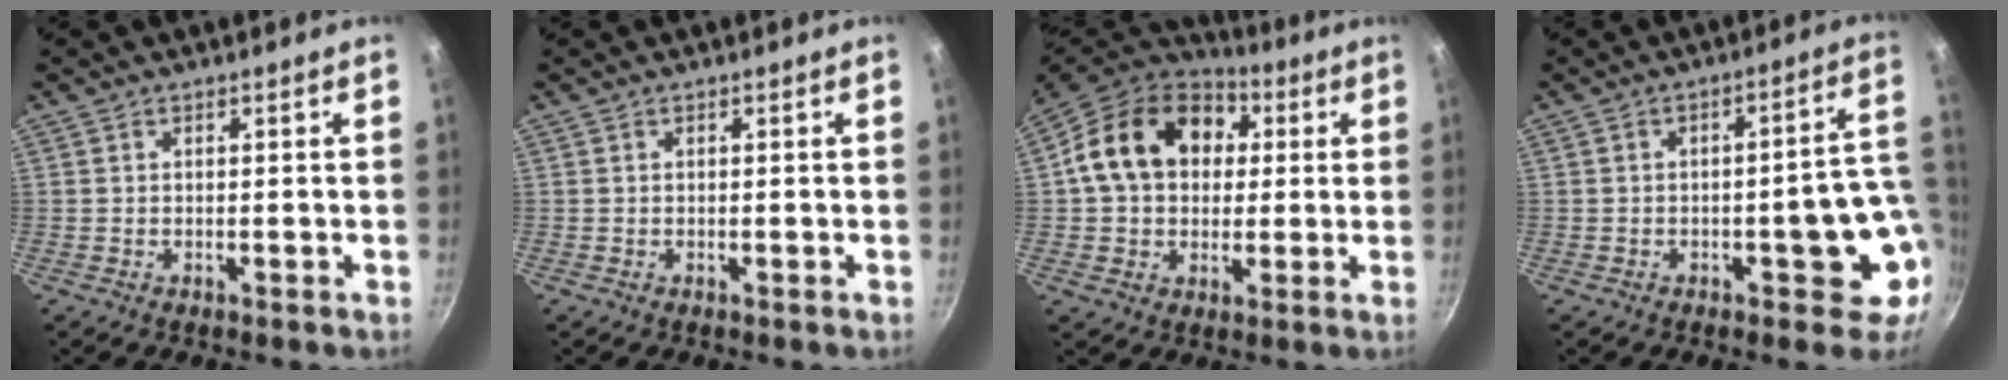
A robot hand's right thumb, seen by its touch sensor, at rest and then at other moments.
{"total": 0.0}
{"total": 19.2, "force": [4.0, 14.7, 11.8], "torque": [-0.184, 0.028, 0.054]}
{"total": 11.0, "force": [-2.0, 4.3, 10.0], "torque": [-0.083, 0.022, -0.023]}